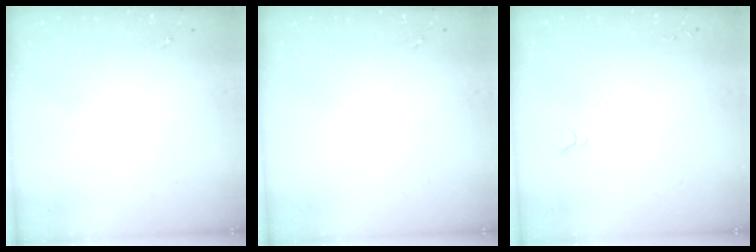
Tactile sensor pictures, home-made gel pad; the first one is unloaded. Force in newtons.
{"total": 0.0}
{"total": 3.8, "press": 3.7, "slide": 0.5}